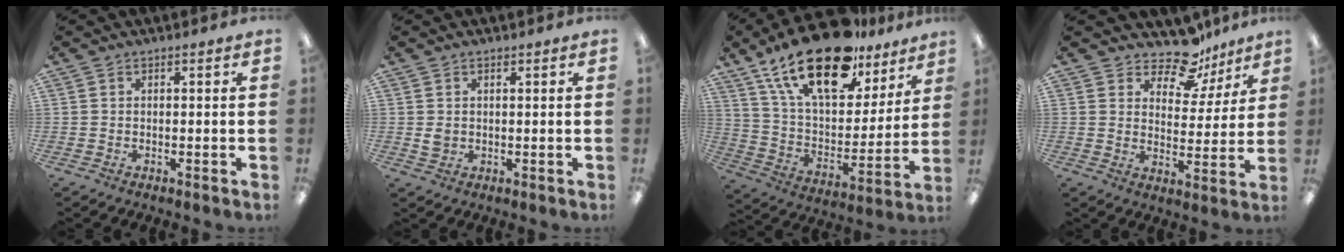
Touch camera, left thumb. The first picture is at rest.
{"total": 2.1, "force": [0.6, 1.7, 0.9], "torque": [-0.012, 0.000, 0.009]}
{"total": 25.1, "force": [17.0, 11.1, 14.8], "torque": [-0.274, -0.103, 0.292]}
{"total": 12.2, "force": [9.8, 5.7, 4.4], "torque": [-0.063, -0.073, 0.178]}